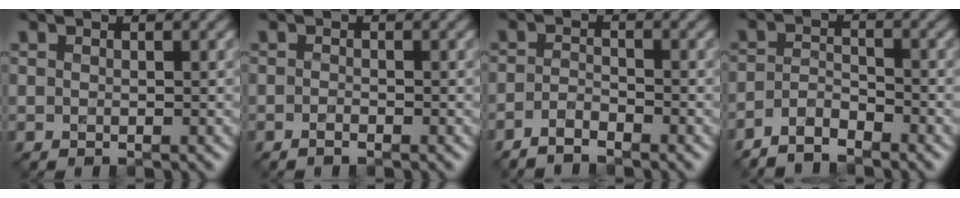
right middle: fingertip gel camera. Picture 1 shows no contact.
{"total": 0.7, "force": [-0.5, 0.1, 0.5], "torque": [-0.008, -0.001, -0.009]}
{"total": 1.8, "force": [-1.5, 0.4, 1.0], "torque": [-0.021, 0.000, -0.034]}
{"total": 2.8, "force": [-2.5, 0.7, 1.1], "torque": [-0.025, 0.000, -0.057]}